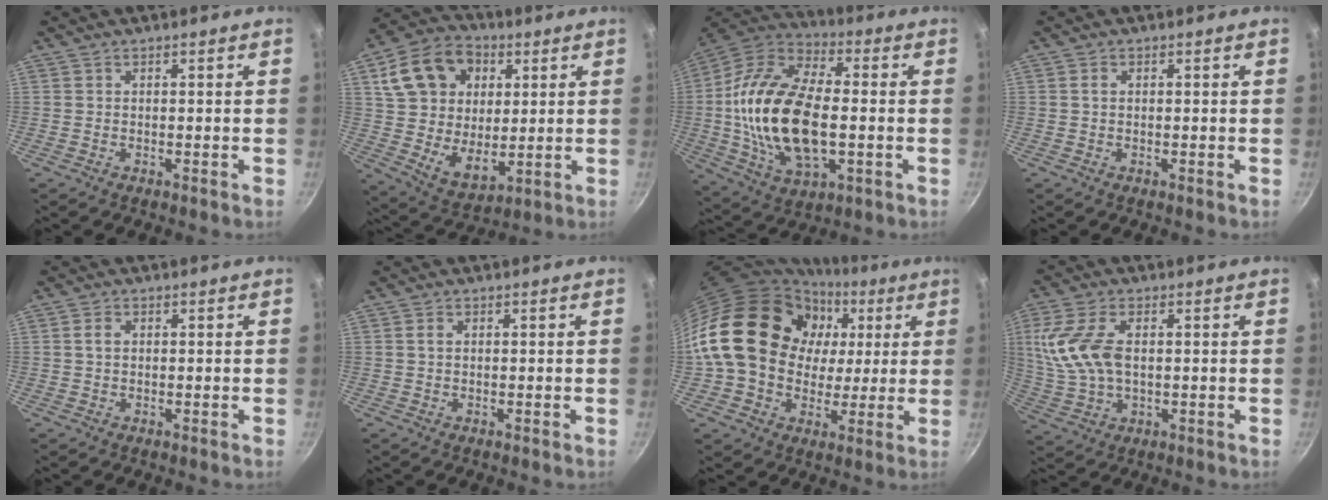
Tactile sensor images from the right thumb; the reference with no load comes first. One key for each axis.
{"total": 19.0, "fx": 5.9, "fy": 14.2, "fz": 11.2, "tx": -0.172, "ty": -0.006, "tz": 0.106}
{"total": 24.4, "fx": -1.2, "fy": 13.3, "fz": 20.5, "tx": -0.390, "ty": 0.024, "tz": -0.025}
{"total": 0.9, "fx": 0.1, "fy": 0.6, "fz": 0.6, "tx": -0.010, "ty": 0.003, "tz": 0.002}
{"total": 1.7, "fx": 0.2, "fy": 1.3, "fz": 1.1, "tx": -0.017, "ty": 0.005, "tz": 0.004}
{"total": 1.1, "fx": 0.2, "fy": 0.8, "fz": 0.7, "tx": -0.013, "ty": 0.003, "tz": 0.003}
{"total": 24.2, "fx": 4.1, "fy": 19.5, "fz": 13.8, "tx": -0.231, "ty": 0.031, "tz": 0.075}
{"total": 11.4, "fx": 1.6, "fy": 6.4, "fz": 9.2, "tx": -0.189, "ty": 0.004, "tz": 0.033}